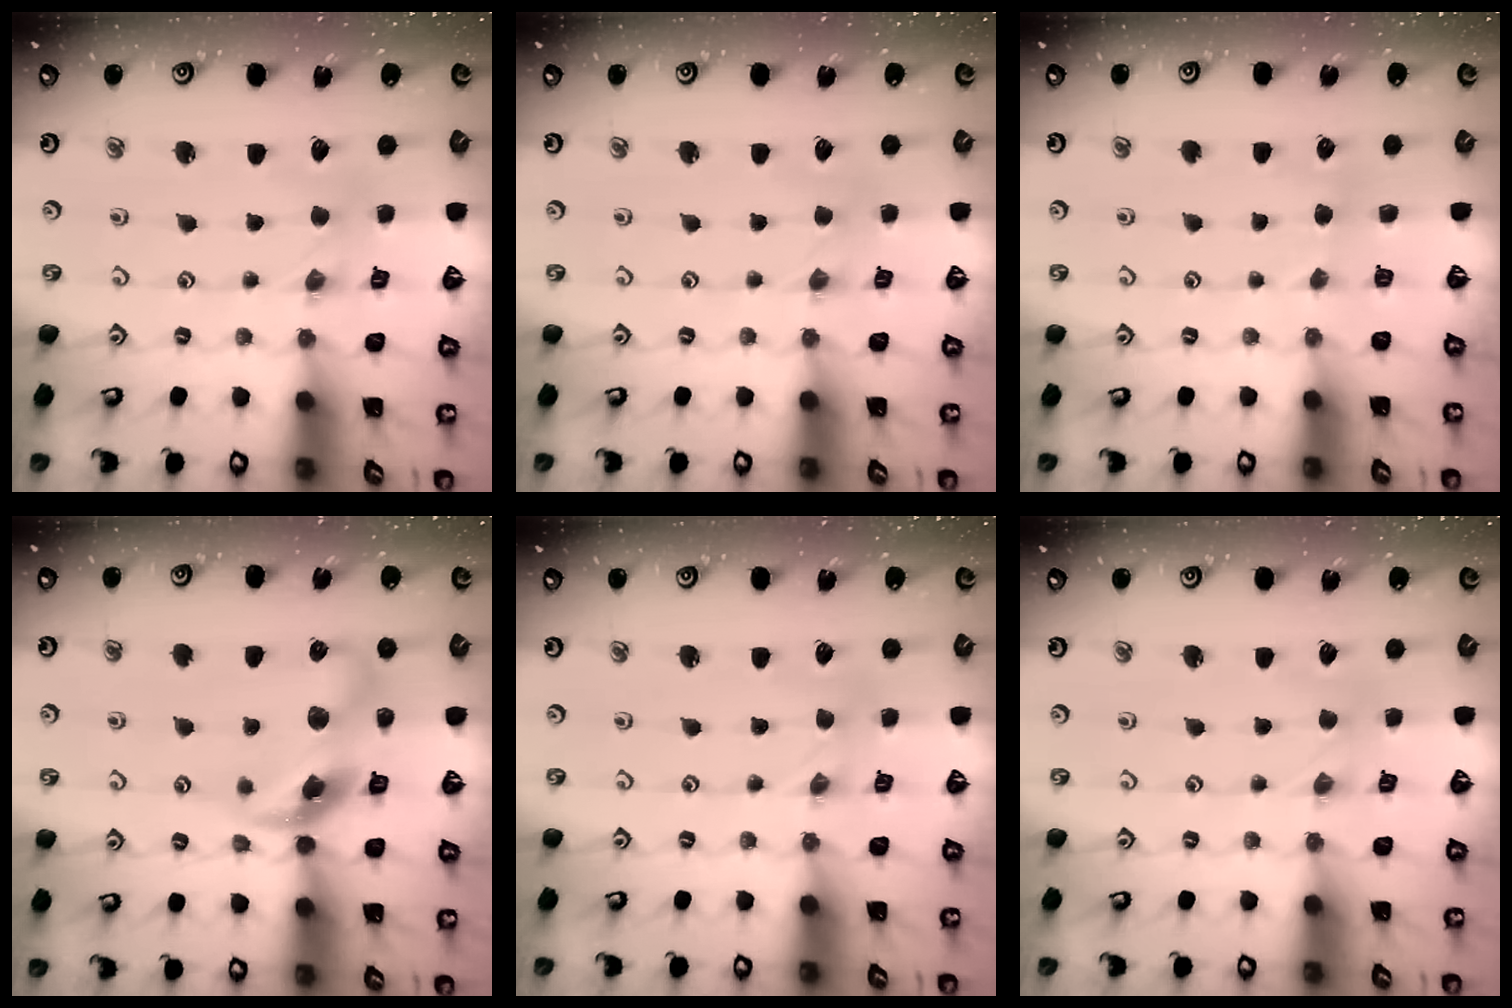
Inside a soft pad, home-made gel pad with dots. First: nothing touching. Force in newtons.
{"total": 0.0}
{"total": 2.7, "press": 2.6, "slide": 0.4}
{"total": 12.7, "press": 12.6, "slide": 1.8}
{"total": 0.0}
{"total": 0.0}